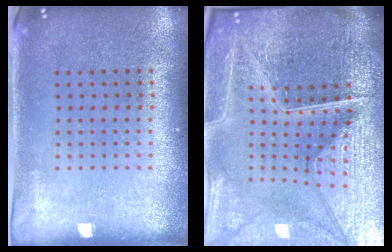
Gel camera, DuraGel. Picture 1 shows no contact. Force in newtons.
{"total": 7.0, "press": 6.2, "slide": 3.4}